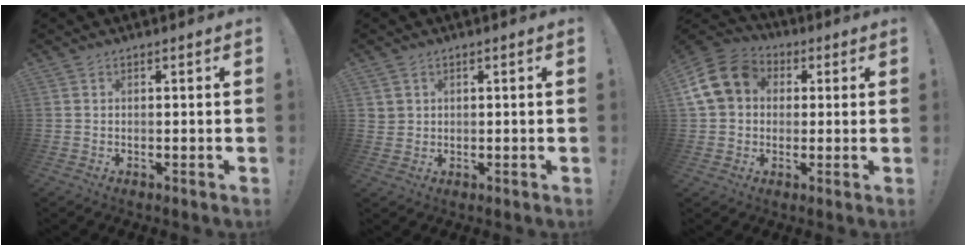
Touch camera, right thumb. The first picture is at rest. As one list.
[{"total": 2.3, "force": [1.2, 1.9, 0.3], "torque": [-0.007, -0.004, 0.024]}, {"total": 14.4, "force": [3.4, 11.8, 7.6], "torque": [-0.121, -0.002, 0.069]}]